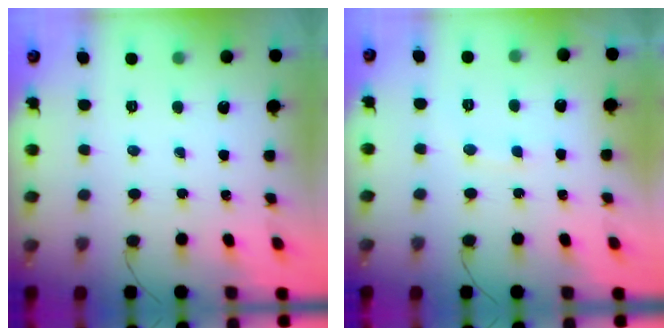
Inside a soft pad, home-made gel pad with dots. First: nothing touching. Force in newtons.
{"total": 6.8, "press": 6.7, "slide": 1.4}